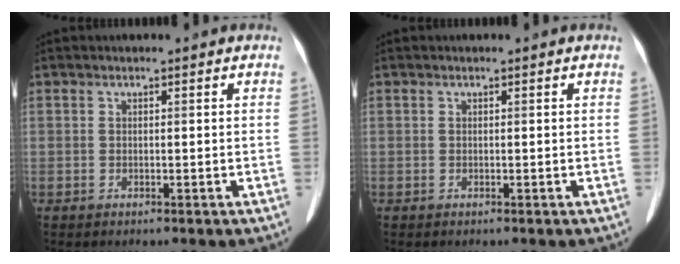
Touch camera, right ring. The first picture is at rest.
{"total": 0.0}